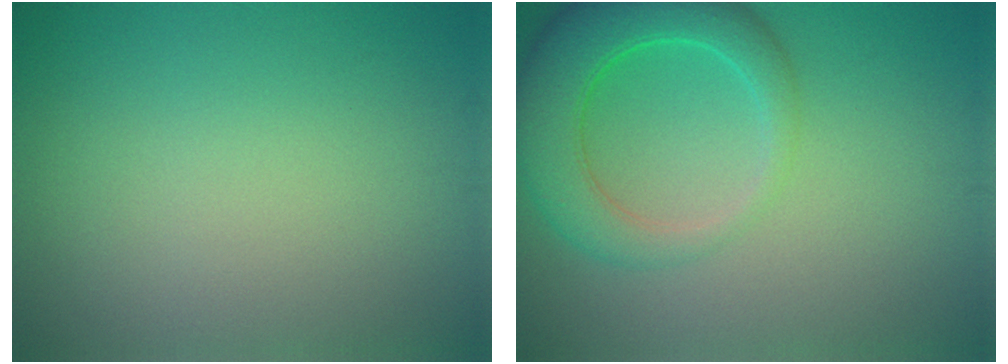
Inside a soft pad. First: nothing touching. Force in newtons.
{"total": 6.4, "press": 6.4, "slide": 0.4}